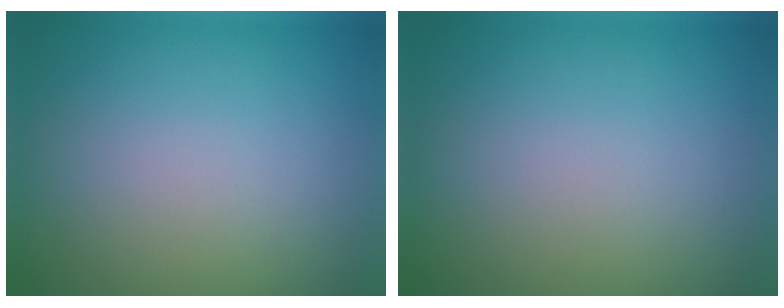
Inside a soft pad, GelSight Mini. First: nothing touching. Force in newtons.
{"total": 0.0}